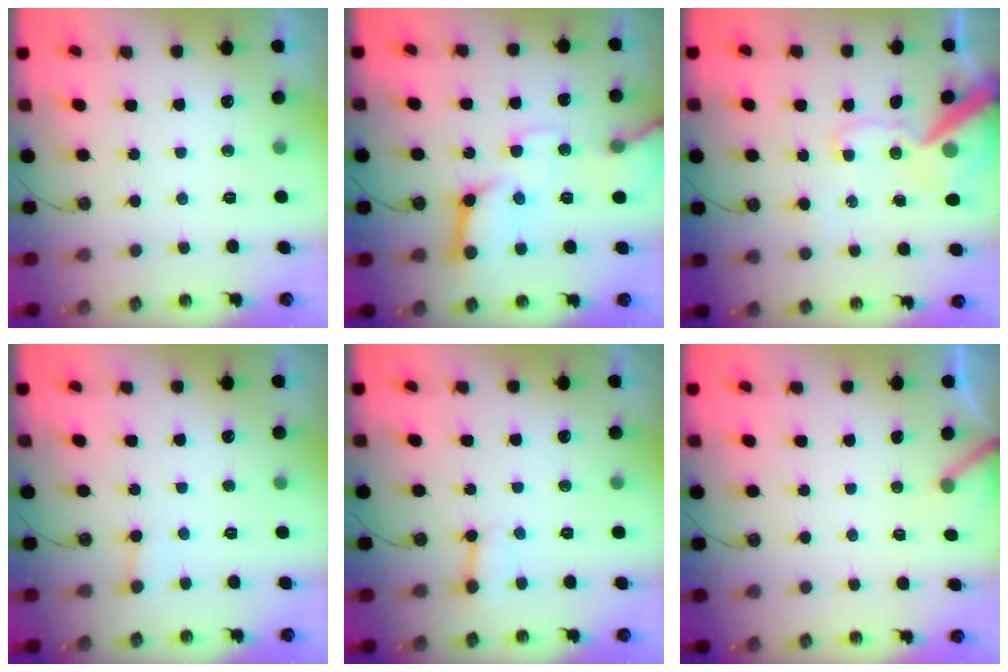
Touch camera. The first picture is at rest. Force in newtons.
{"total": 15.9, "press": 15.8, "slide": 2.1}
{"total": 14.5, "press": 14.3, "slide": 2.4}
{"total": 2.1, "press": 2.1, "slide": 0.2}
{"total": 4.9, "press": 4.9, "slide": 0.5}
{"total": 3.7, "press": 3.7, "slide": 0.3}